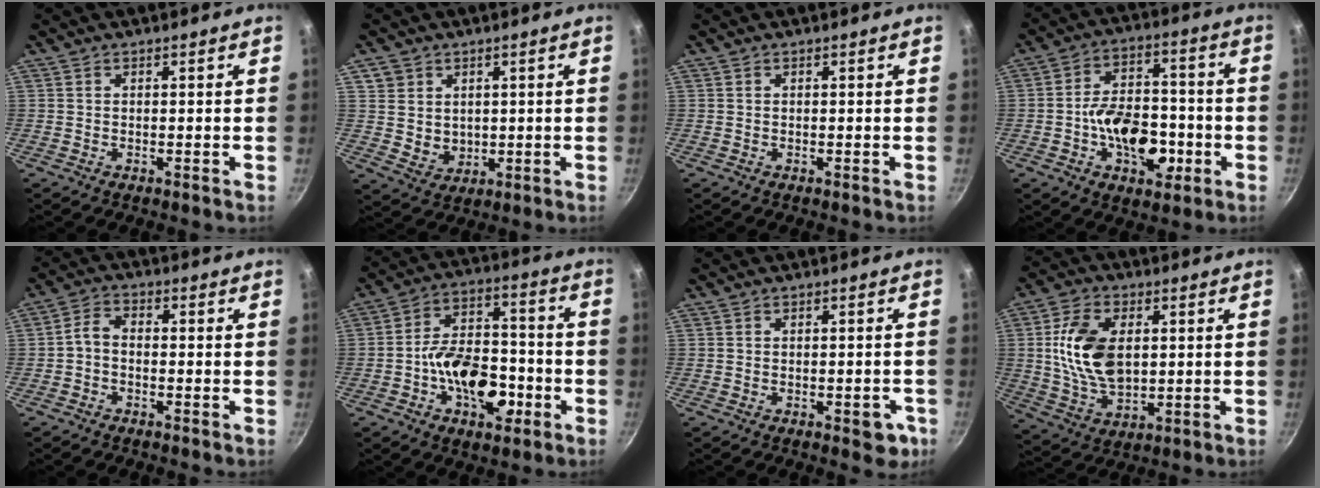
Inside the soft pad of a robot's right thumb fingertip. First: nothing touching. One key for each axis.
{"total": 5.8, "fx": 1.5, "fy": 5.2, "fz": 1.9, "tx": -0.014, "ty": -0.005, "tz": 0.035}
{"total": 0.0}
{"total": 14.6, "fx": -3.9, "fy": 9.0, "fz": 10.8, "tx": -0.131, "ty": 0.032, "tz": -0.063}
{"total": 3.3, "fx": -1.2, "fy": 2.2, "fz": 2.2, "tx": -0.047, "ty": 0.024, "tz": -0.032}
{"total": 15.4, "fx": -4.9, "fy": 9.1, "fz": 11.4, "tx": -0.141, "ty": 0.048, "tz": -0.082}
{"total": 4.6, "fx": -1.8, "fy": 2.2, "fz": 3.6, "tx": -0.028, "ty": 0.007, "tz": -0.020}
{"total": 14.1, "fx": 2.0, "fy": 8.6, "fz": 10.9, "tx": -0.189, "ty": -0.007, "tz": 0.041}